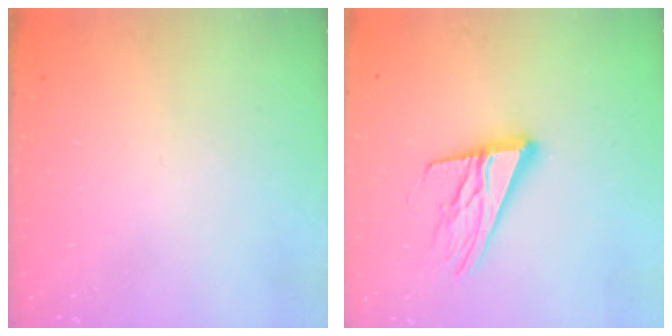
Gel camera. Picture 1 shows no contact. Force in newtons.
{"total": 15.9, "press": 15.6, "slide": 2.7}